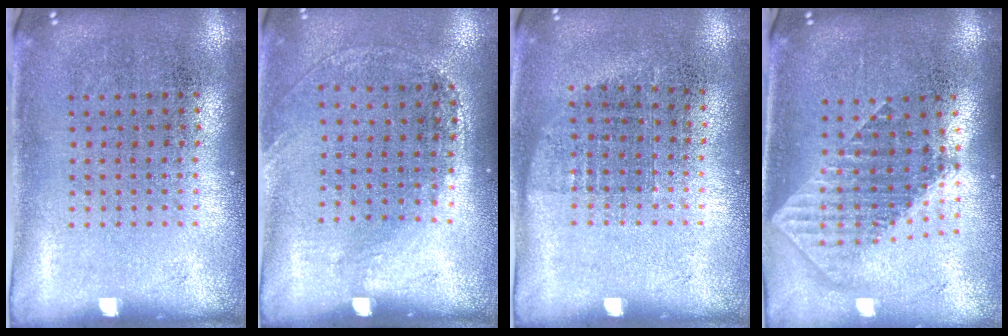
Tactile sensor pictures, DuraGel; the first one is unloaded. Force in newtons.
{"total": 1.3, "press": 0.9, "slide": 0.9}
{"total": 0.7, "press": 0.7, "slide": 0.3}
{"total": 1.9, "press": 1.5, "slide": 1.2}